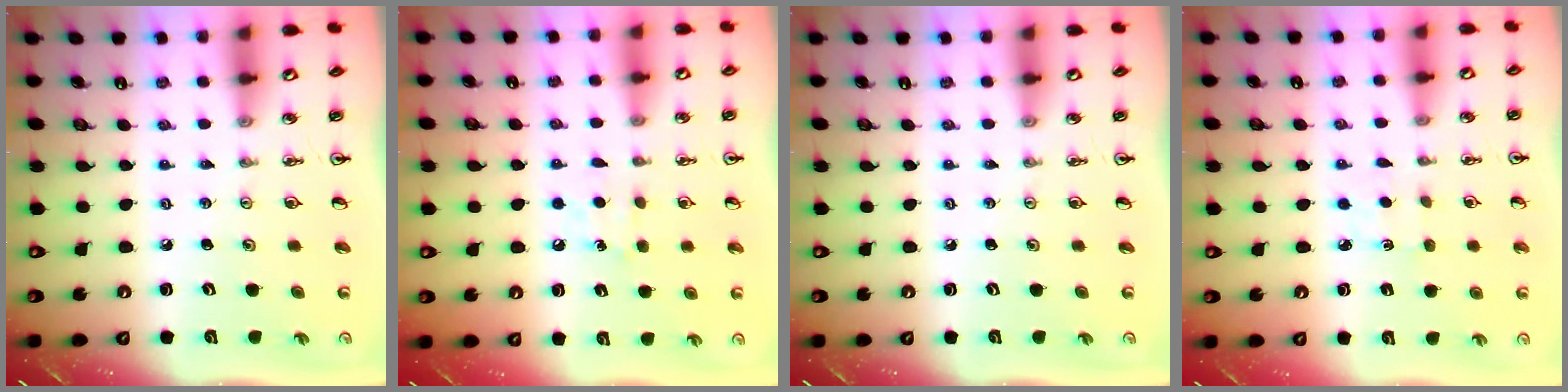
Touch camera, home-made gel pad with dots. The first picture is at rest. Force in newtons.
{"total": 7.5, "press": 7.4, "slide": 0.9}
{"total": 0.0}
{"total": 2.8, "press": 2.8, "slide": 0.4}